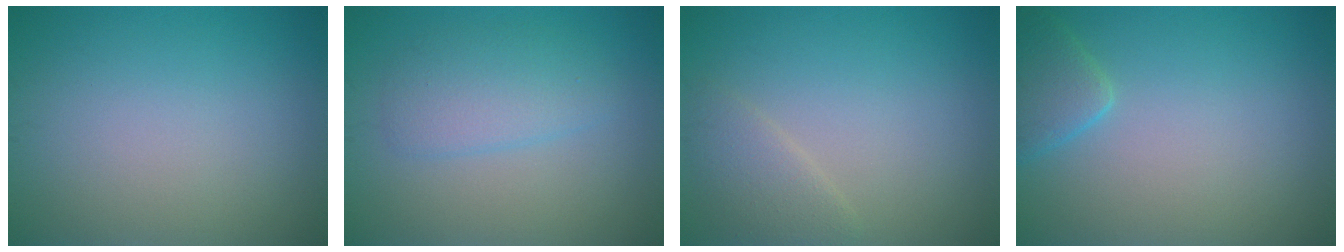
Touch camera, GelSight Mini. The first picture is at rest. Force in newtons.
{"total": 3.0, "press": 3.0, "slide": 0.2}
{"total": 2.2, "press": 2.1, "slide": 0.1}
{"total": 2.6, "press": 2.6, "slide": 0.2}